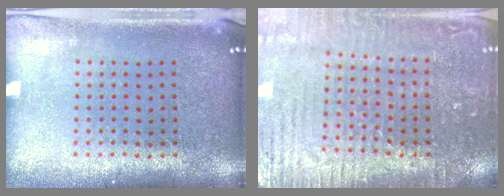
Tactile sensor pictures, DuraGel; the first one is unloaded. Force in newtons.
{"total": 3.4, "press": 3.3, "slide": 0.7}